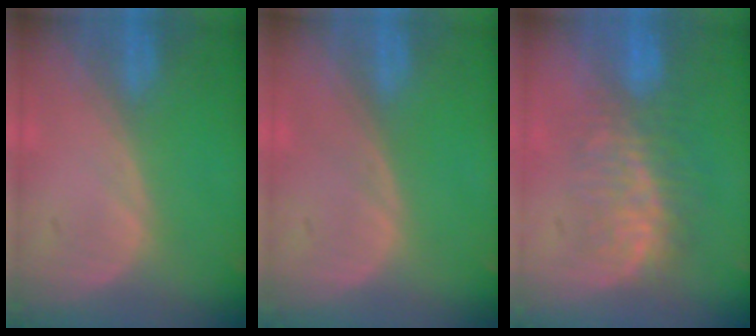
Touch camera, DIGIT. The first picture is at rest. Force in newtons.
{"total": 0.0}
{"total": 8.0, "press": 7.5, "slide": 2.8}